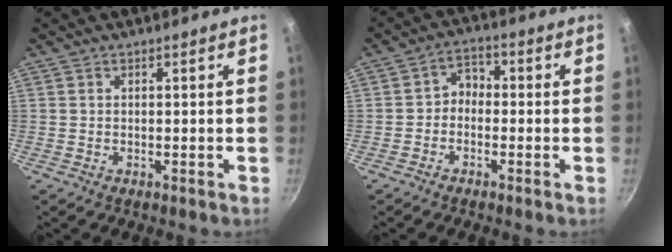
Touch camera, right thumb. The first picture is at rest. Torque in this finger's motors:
{"motor_torque": [0.34, -0.33, 0.29, -0.40, 0.05]}